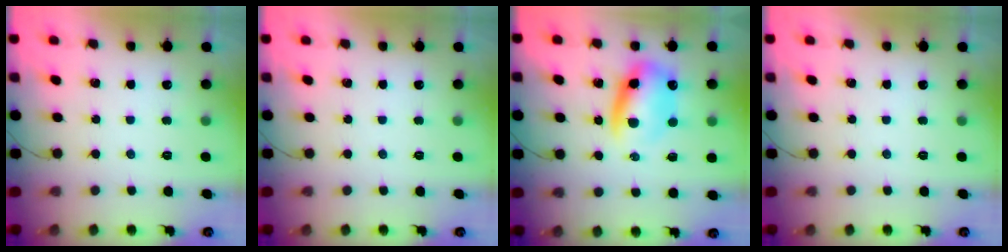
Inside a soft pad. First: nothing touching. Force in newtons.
{"total": 0.0}
{"total": 10.4, "press": 10.0, "slide": 2.7}
{"total": 0.0}